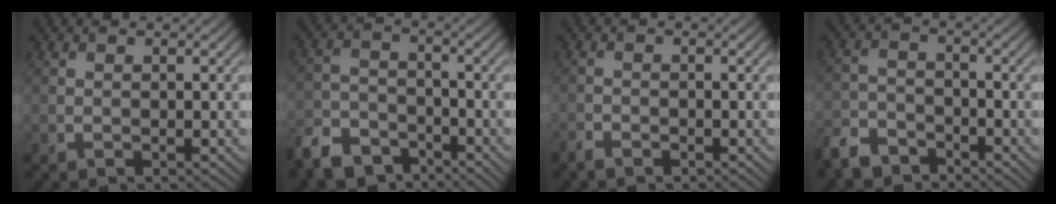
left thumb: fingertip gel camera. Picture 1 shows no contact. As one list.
[{"total": 7.5, "force": [-5.9, 3.6, 2.7], "torque": [-0.061, -0.011, -0.127]}, {"total": 1.5, "force": [-1.4, 0.6, 0.4], "torque": [-0.009, -0.003, -0.031]}, {"total": 5.7, "force": [-4.7, 2.6, 1.8], "torque": [-0.040, -0.009, -0.105]}]